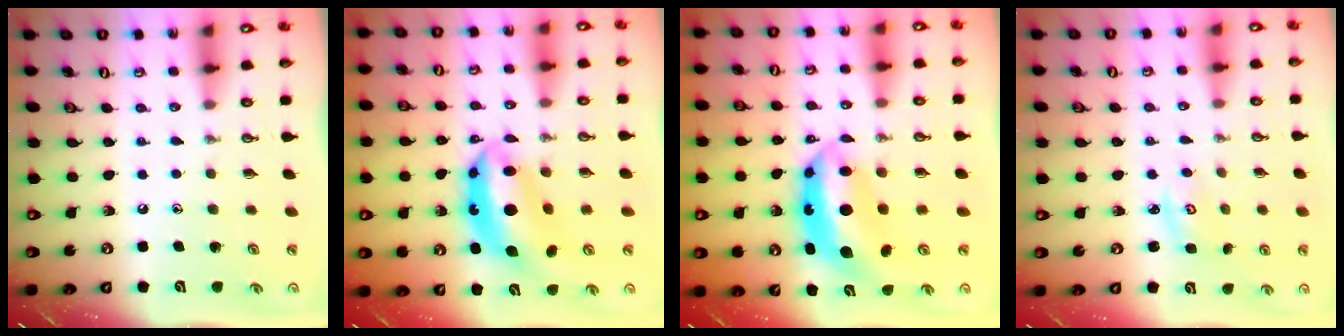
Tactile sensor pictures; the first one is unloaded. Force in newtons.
{"total": 14.1, "press": 14.0, "slide": 1.6}
{"total": 9.1, "press": 9.0, "slide": 1.0}
{"total": 3.0, "press": 3.0, "slide": 0.4}